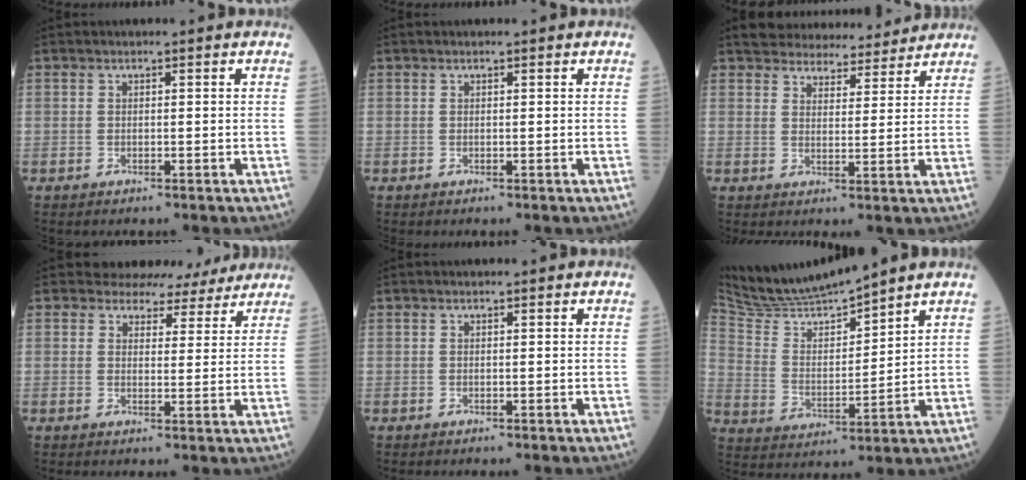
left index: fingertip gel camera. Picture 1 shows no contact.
{"total": 0.0}
{"total": 10.7, "force": [10.1, 2.8, 2.2], "torque": [-0.019, 0.009, 0.131]}
{"total": 7.7, "force": [7.0, 3.0, -0.1], "torque": [0.020, 0.001, 0.068]}
{"total": 0.0}
{"total": 10.8, "force": [10.4, -0.9, 2.8], "torque": [-0.069, 0.004, 0.210]}